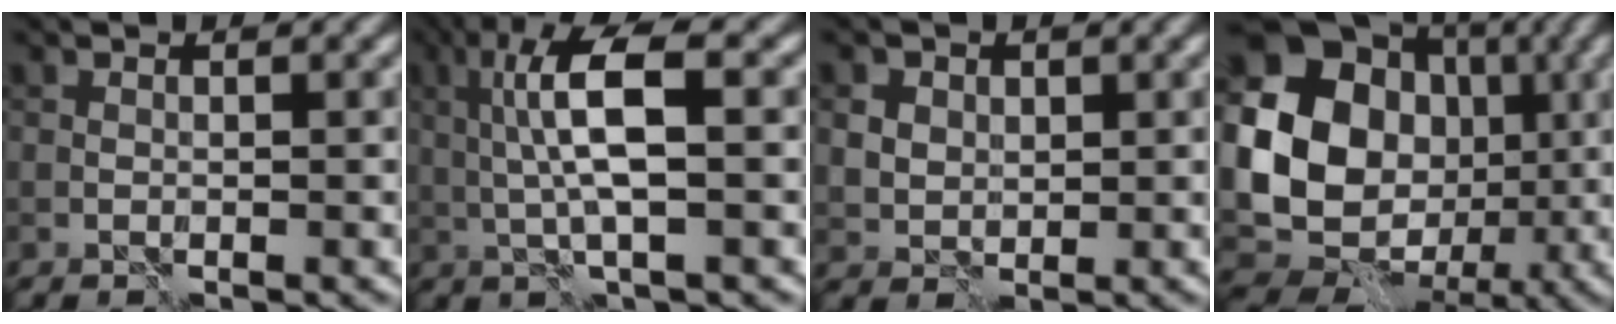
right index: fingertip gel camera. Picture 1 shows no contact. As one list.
[{"total": 6.3, "force": [1.2, 1.6, 6.0], "torque": [-0.121, 0.007, 0.021]}, {"total": 3.3, "force": [1.6, 2.7, 1.1], "torque": [-0.030, 0.003, 0.026]}, {"total": 17.2, "force": [1.0, 14.7, 8.8], "torque": [-0.164, 0.000, 0.009]}]